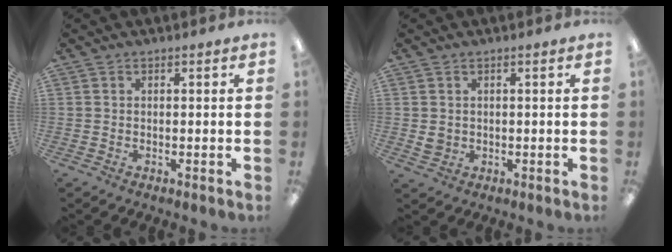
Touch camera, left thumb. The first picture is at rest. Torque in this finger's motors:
{"motor_torque": [-0.33, 0.25, -0.03, 0.03, 0.07]}